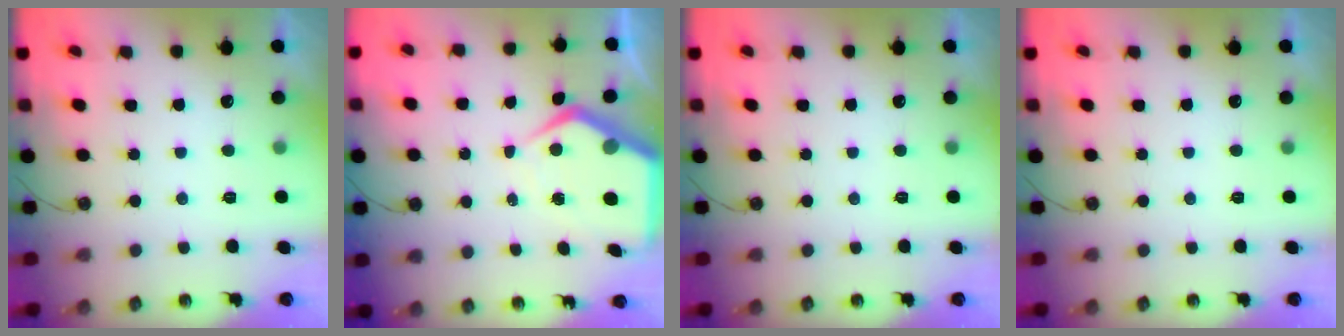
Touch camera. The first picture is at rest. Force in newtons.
{"total": 8.7, "press": 8.7, "slide": 1.0}
{"total": 0.0}
{"total": 0.0}